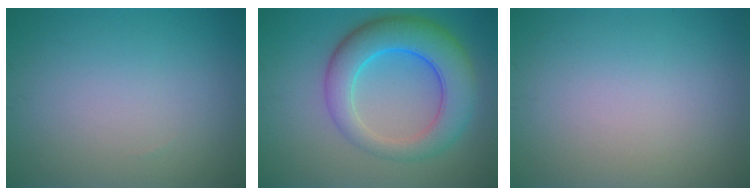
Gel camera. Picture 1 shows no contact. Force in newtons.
{"total": 7.9, "press": 7.8, "slide": 0.3}
{"total": 0.0}